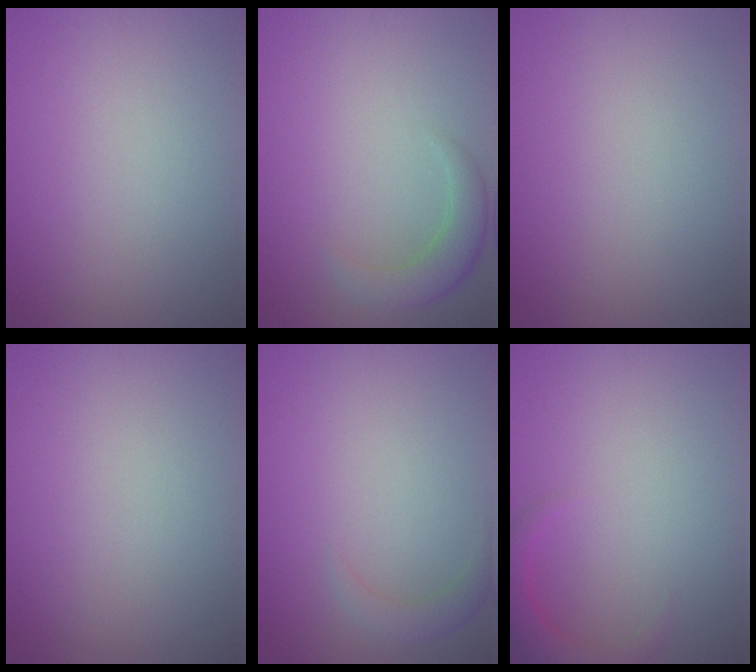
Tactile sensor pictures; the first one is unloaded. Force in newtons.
{"total": 2.8, "press": 2.8, "slide": 0.2}
{"total": 0.0}
{"total": 0.0}
{"total": 1.5, "press": 1.4, "slide": 0.2}
{"total": 2.5, "press": 2.5, "slide": 0.3}